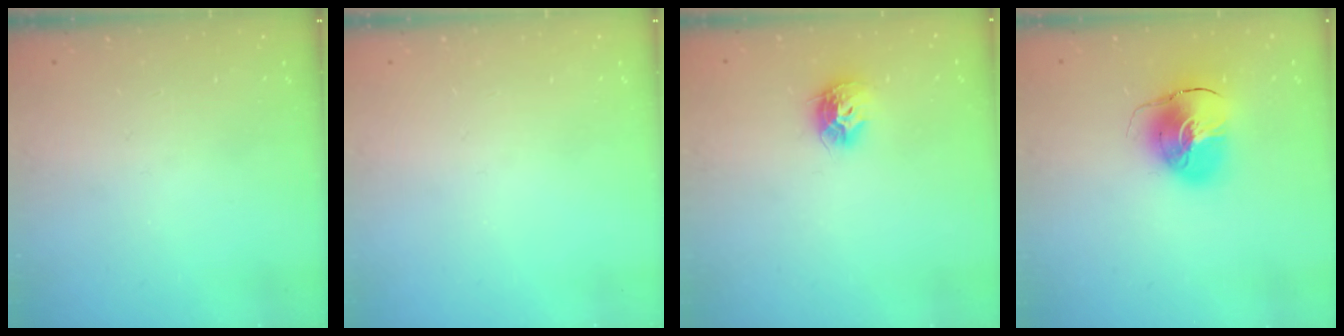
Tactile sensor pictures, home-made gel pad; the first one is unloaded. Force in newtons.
{"total": 0.0}
{"total": 9.3, "press": 9.3, "slide": 0.3}
{"total": 11.2, "press": 11.0, "slide": 1.7}